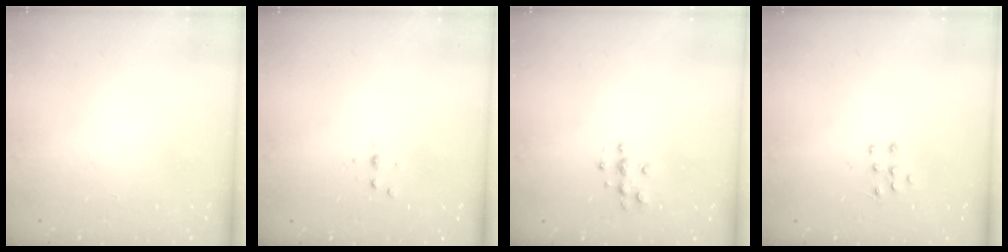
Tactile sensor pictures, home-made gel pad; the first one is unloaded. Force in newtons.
{"total": 2.8, "press": 2.8, "slide": 0.4}
{"total": 5.4, "press": 5.3, "slide": 0.7}
{"total": 5.0, "press": 5.0, "slide": 0.4}